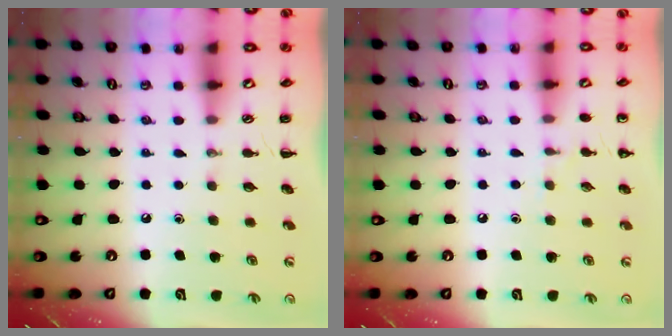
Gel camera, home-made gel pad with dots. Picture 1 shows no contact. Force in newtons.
{"total": 4.8, "press": 4.5, "slide": 1.5}